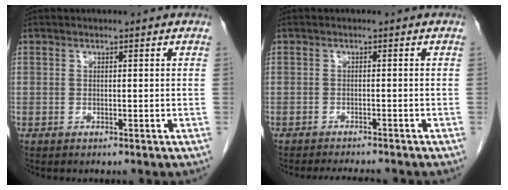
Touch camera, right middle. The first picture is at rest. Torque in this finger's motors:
{"motor_torque": [0.08, -0.06, 0.01, 0.00]}